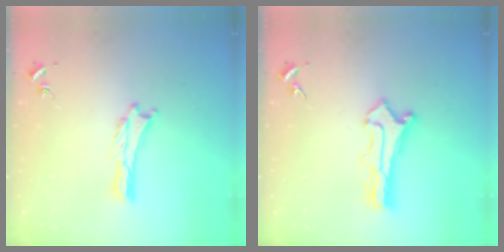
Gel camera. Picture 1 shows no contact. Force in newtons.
{"total": 2.9, "press": 2.9, "slide": 0.3}